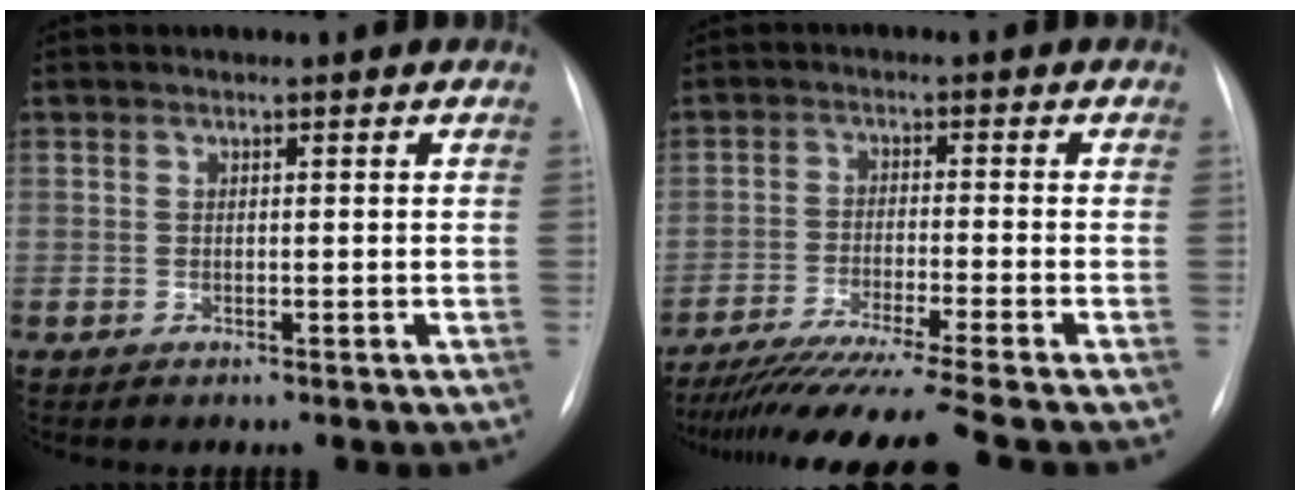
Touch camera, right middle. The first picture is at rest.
{"total": 15.8, "force": [-13.6, -2.4, 7.8], "torque": [-0.125, -0.045, -0.215]}